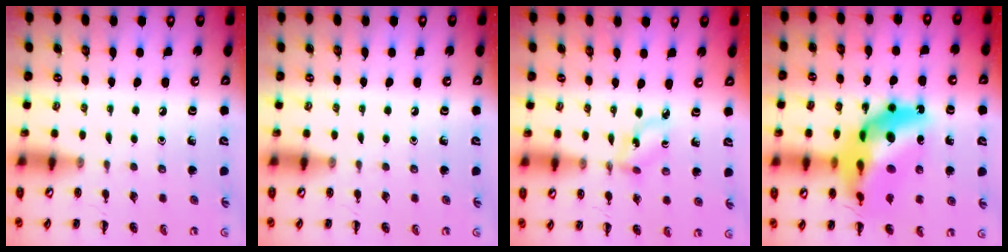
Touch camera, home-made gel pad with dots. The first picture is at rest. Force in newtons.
{"total": 0.0}
{"total": 2.3, "press": 2.2, "slide": 0.5}
{"total": 22.7, "press": 21.9, "slide": 6.0}